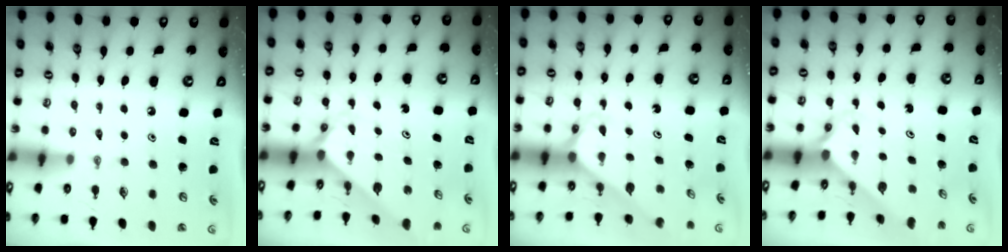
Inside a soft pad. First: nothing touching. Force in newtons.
{"total": 1.9, "press": 1.9, "slide": 0.1}
{"total": 2.6, "press": 2.6, "slide": 0.2}
{"total": 2.5, "press": 2.4, "slide": 0.3}